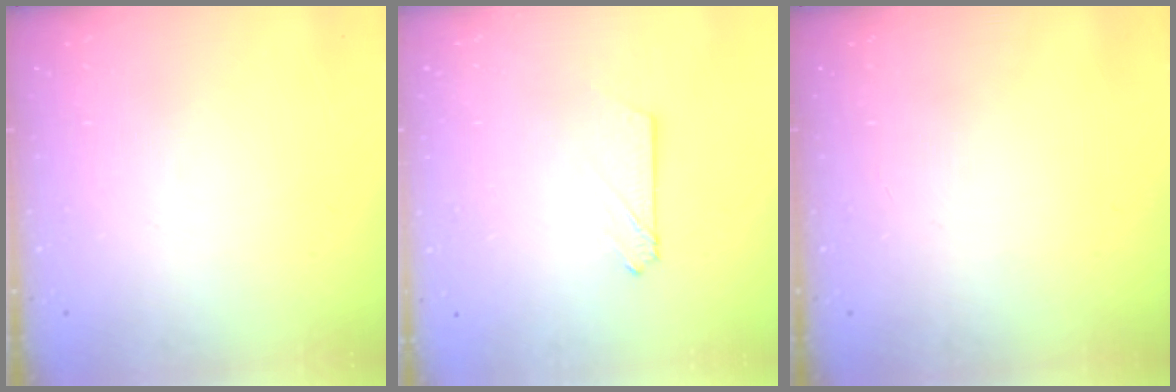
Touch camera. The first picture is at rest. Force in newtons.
{"total": 2.6, "press": 2.6, "slide": 0.3}
{"total": 0.0}